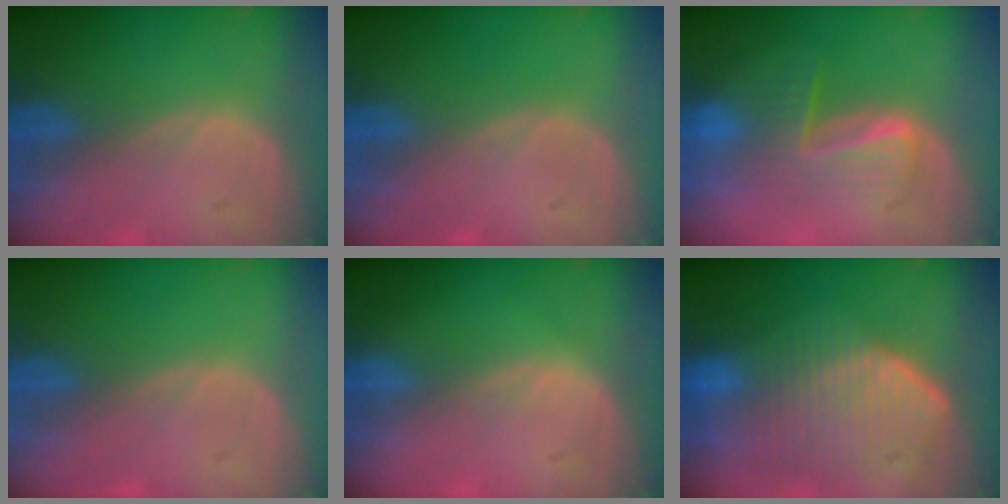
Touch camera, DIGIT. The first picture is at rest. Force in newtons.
{"total": 0.0}
{"total": 6.4, "press": 6.2, "slide": 1.5}
{"total": 0.0}
{"total": 0.6, "press": 0.6, "slide": 0.1}
{"total": 10.8, "press": 9.4, "slide": 5.3}